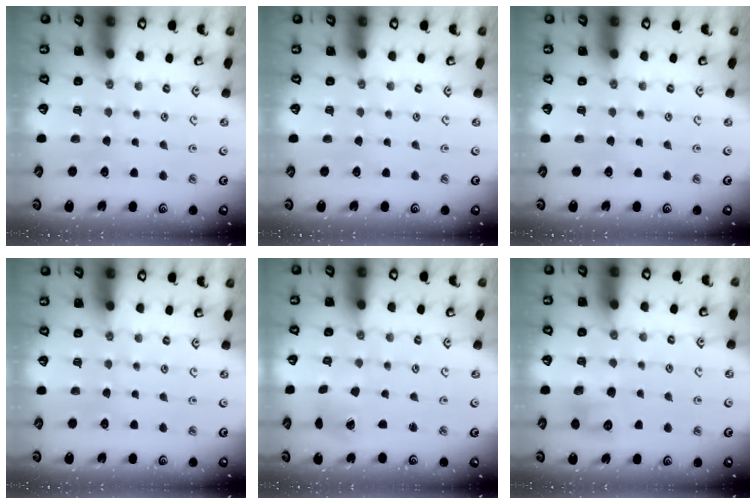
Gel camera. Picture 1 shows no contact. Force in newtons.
{"total": 0.0}
{"total": 0.0}
{"total": 0.0}
{"total": 2.8, "press": 2.7, "slide": 0.4}
{"total": 8.0, "press": 8.0, "slide": 0.4}